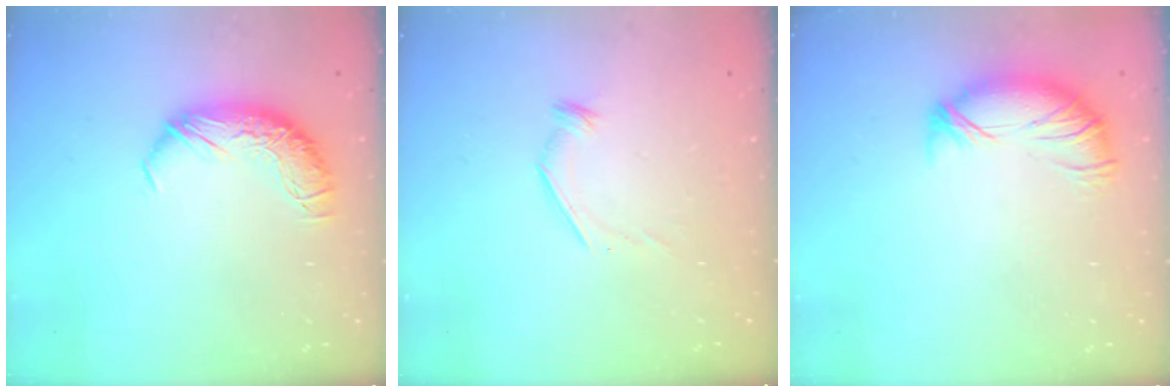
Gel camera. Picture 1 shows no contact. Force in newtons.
{"total": 5.7, "press": 5.5, "slide": 1.4}
{"total": 3.6, "press": 3.2, "slide": 1.7}